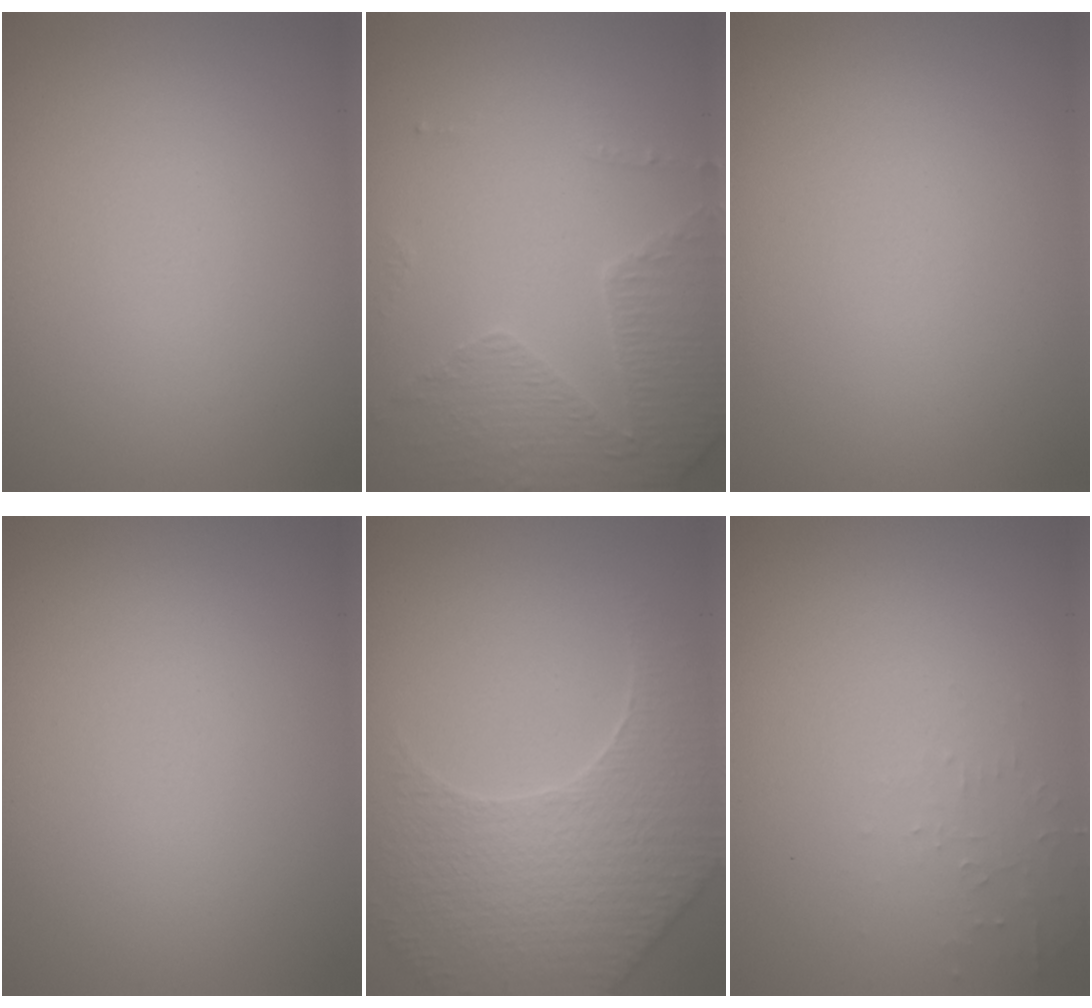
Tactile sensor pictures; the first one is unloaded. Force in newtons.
{"total": 4.6, "press": 3.4, "slide": 3.1}
{"total": 0.0}
{"total": 0.0}
{"total": 5.9, "press": 5.1, "slide": 3.0}
{"total": 1.2, "press": 1.2, "slide": 0.3}